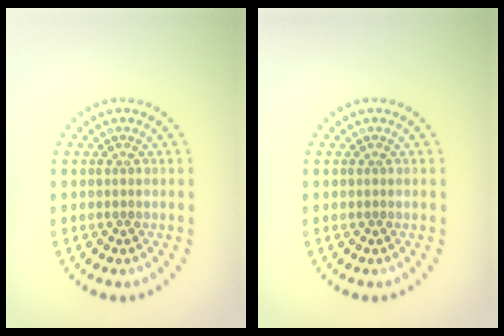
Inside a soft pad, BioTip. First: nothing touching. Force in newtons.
{"total": 0.0}